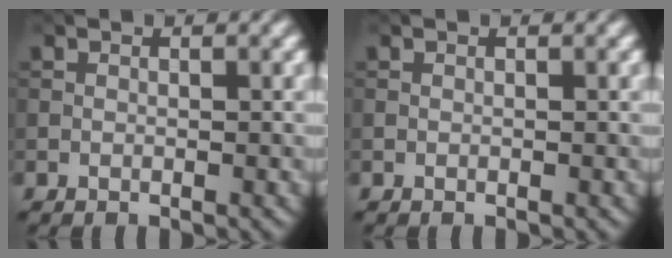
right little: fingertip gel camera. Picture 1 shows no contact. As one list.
[{"total": 0.0}]